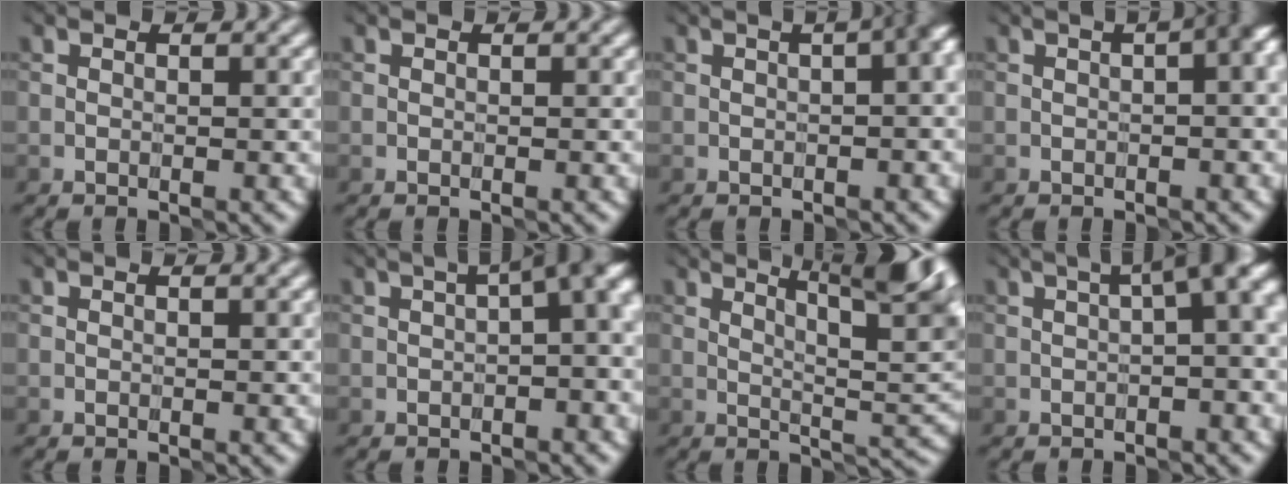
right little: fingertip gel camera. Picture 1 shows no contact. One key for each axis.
{"total": 0.0}
{"total": 9.4, "fx": 0.7, "fy": 4.9, "fz": 7.9, "tx": -0.062, "ty": 0.036, "tz": -0.009}
{"total": 6.9, "fx": 0.8, "fy": 3.0, "fz": 6.1, "tx": -0.056, "ty": 0.026, "tz": 0.002}
{"total": 0.7, "fx": 0.5, "fy": 0.1, "fz": 0.4, "tx": -0.008, "ty": -0.002, "tz": 0.005}
{"total": 5.8, "fx": 0.6, "fy": 2.1, "fz": 5.4, "tx": -0.063, "ty": 0.019, "tz": 0.009}
{"total": 9.4, "fx": 4.1, "fy": 2.3, "fz": 8.2, "tx": -0.093, "ty": 0.012, "tz": 0.061}
{"total": 6.1, "fx": 1.2, "fy": 1.9, "fz": 5.6, "tx": -0.065, "ty": 0.023, "tz": 0.017}